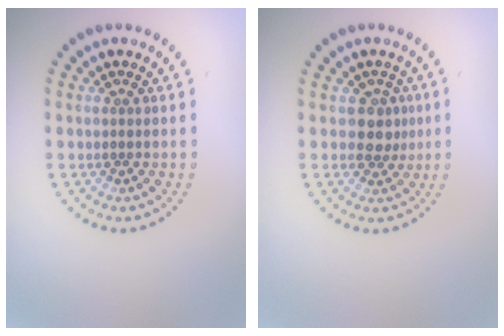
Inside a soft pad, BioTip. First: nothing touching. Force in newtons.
{"total": 2.3, "press": 2.1, "slide": 1.1}